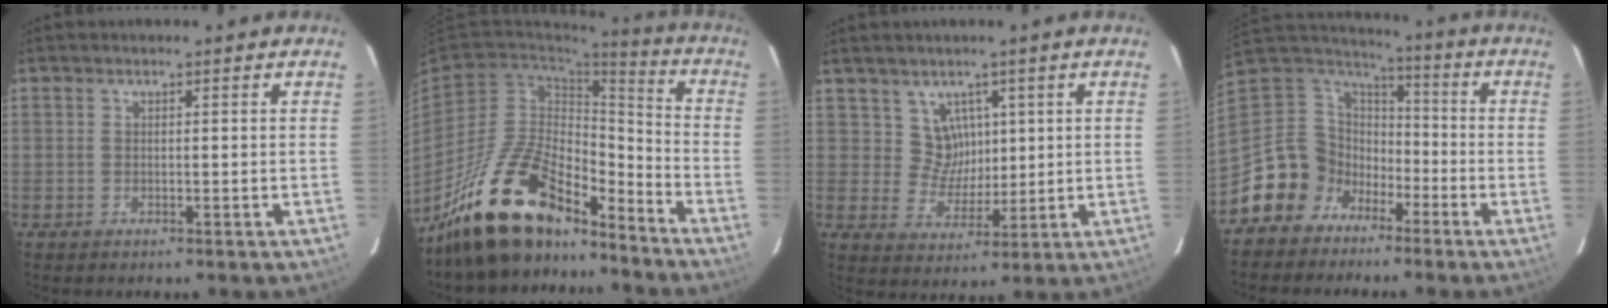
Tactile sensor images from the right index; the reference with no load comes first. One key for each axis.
{"total": 20.1, "fx": -15.7, "fy": 7.6, "fz": 10.0, "tx": -0.197, "ty": 0.013, "tz": -0.272}
{"total": 5.6, "fx": 2.6, "fy": 4.9, "fz": 0.5, "tx": -0.005, "ty": 0.007, "tz": 0.053}
{"total": 12.8, "fx": -7.1, "fy": 10.4, "fz": 2.2, "tx": -0.073, "ty": 0.035, "tz": -0.137}